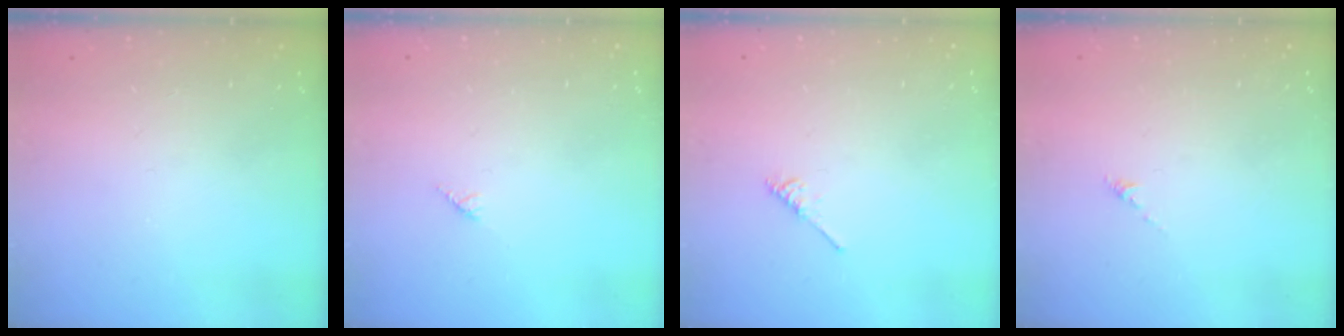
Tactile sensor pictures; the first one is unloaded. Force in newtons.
{"total": 2.7, "press": 2.7, "slide": 0.2}
{"total": 2.1, "press": 2.1, "slide": 0.4}
{"total": 0.0}